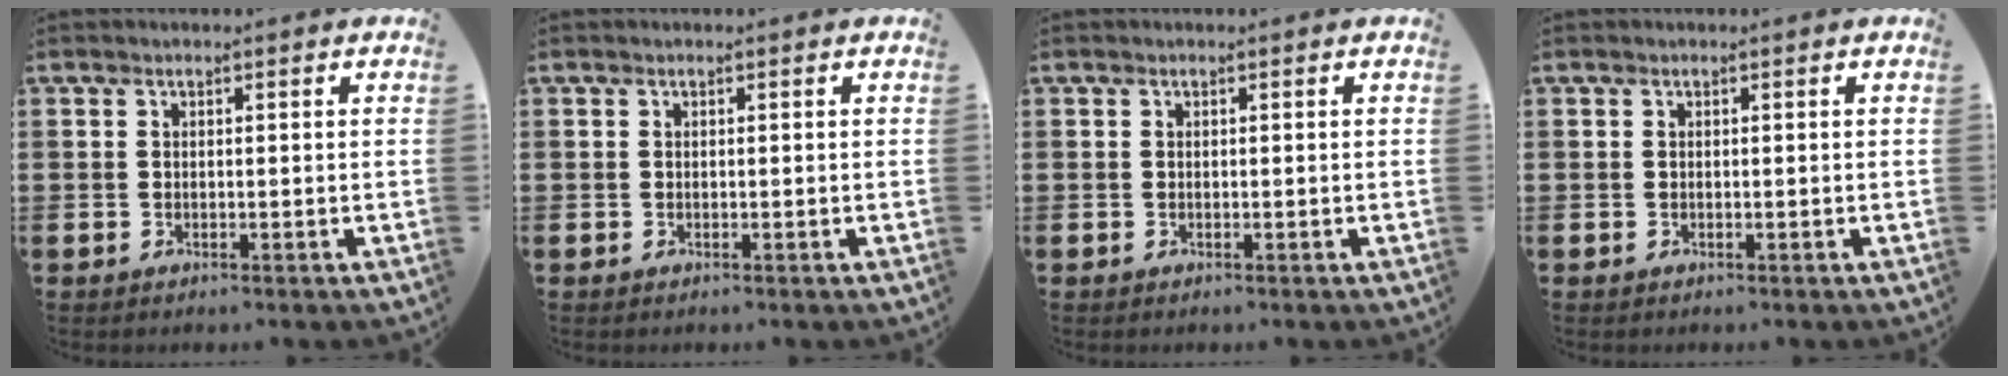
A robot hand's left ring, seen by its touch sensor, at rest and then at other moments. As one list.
[{"total": 0.0}, {"total": 0.0}, {"total": 0.0}]